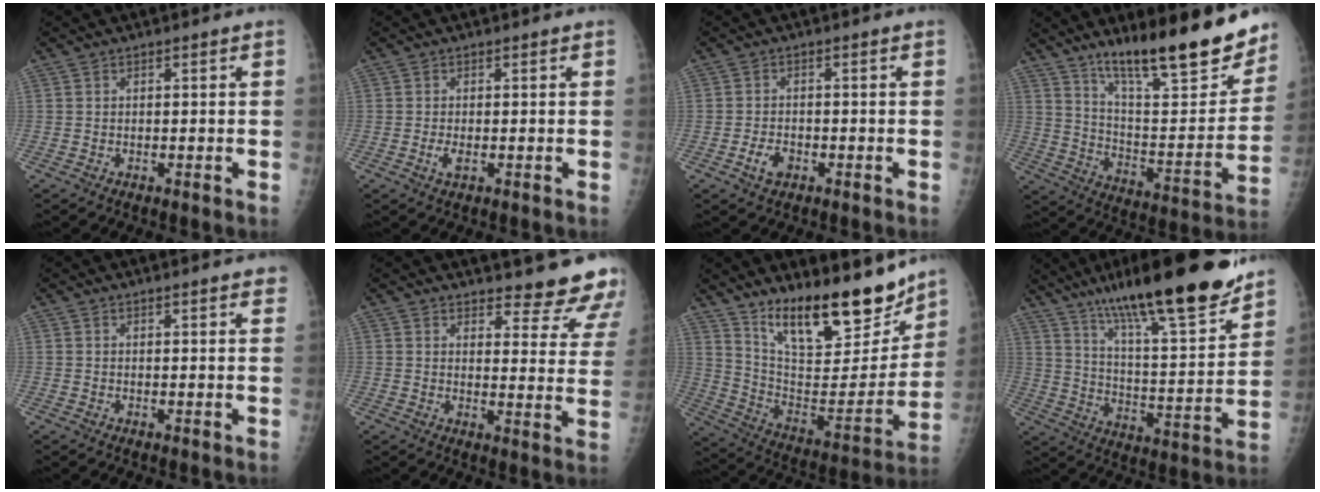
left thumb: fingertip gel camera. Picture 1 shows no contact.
{"total": 1.7, "force": [-0.3, 0.8, 1.5], "torque": [-0.031, -0.003, -0.004]}
{"total": 3.3, "force": [-1.5, 2.2, 2.0], "torque": [-0.031, 0.006, -0.024]}
{"total": 24.1, "force": [17.6, 5.5, 15.6], "torque": [-0.199, -0.094, 0.280]}
{"total": 3.8, "force": [3.2, 0.7, 2.0], "torque": [-0.011, -0.005, 0.033]}
{"total": 13.6, "force": [12.9, 3.2, 2.9], "torque": [0.013, -0.110, 0.132]}
{"total": 23.9, "force": [17.5, 7.7, 14.3], "torque": [-0.180, -0.093, 0.292]}
{"total": 25.5, "force": [18.6, 4.7, 16.8], "torque": [-0.246, -0.072, 0.303]}